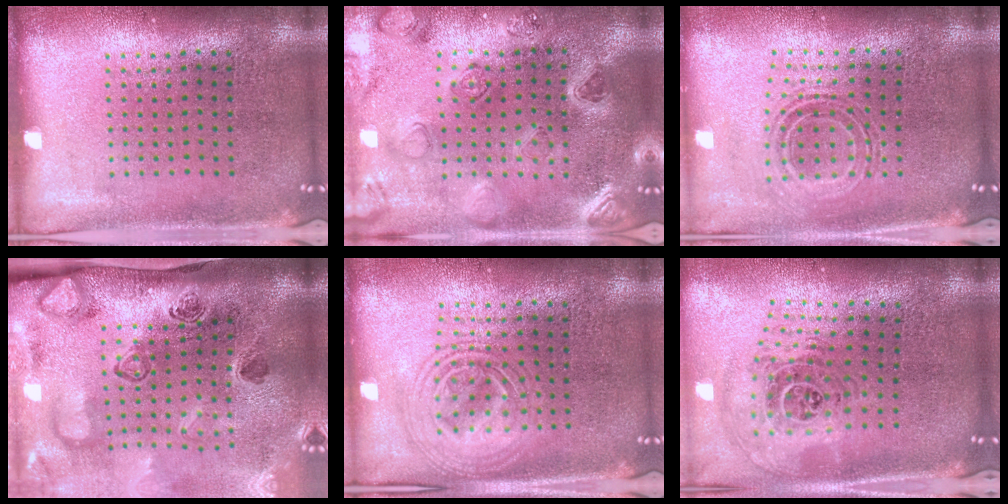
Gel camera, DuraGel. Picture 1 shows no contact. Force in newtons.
{"total": 2.3, "press": 2.3, "slide": 0.3}
{"total": 0.8, "press": 0.8, "slide": 0.3}
{"total": 4.7, "press": 3.2, "slide": 3.4}
{"total": 2.8, "press": 2.8, "slide": 0.4}
{"total": 1.7, "press": 1.4, "slide": 0.9}